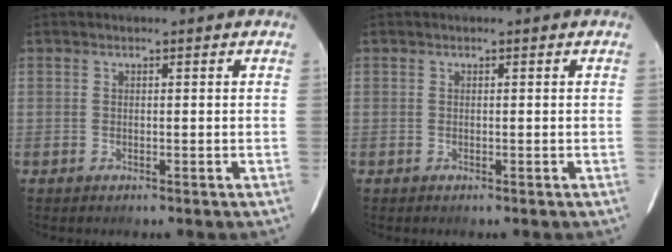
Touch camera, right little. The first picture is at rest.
{"total": 0.0}